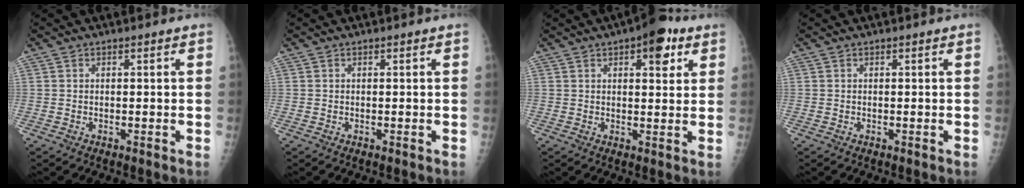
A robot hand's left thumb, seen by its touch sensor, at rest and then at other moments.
{"total": 0.0}
{"total": 8.1, "force": [4.0, 3.5, 6.1], "torque": [-0.055, -0.010, 0.046]}
{"total": 0.0}